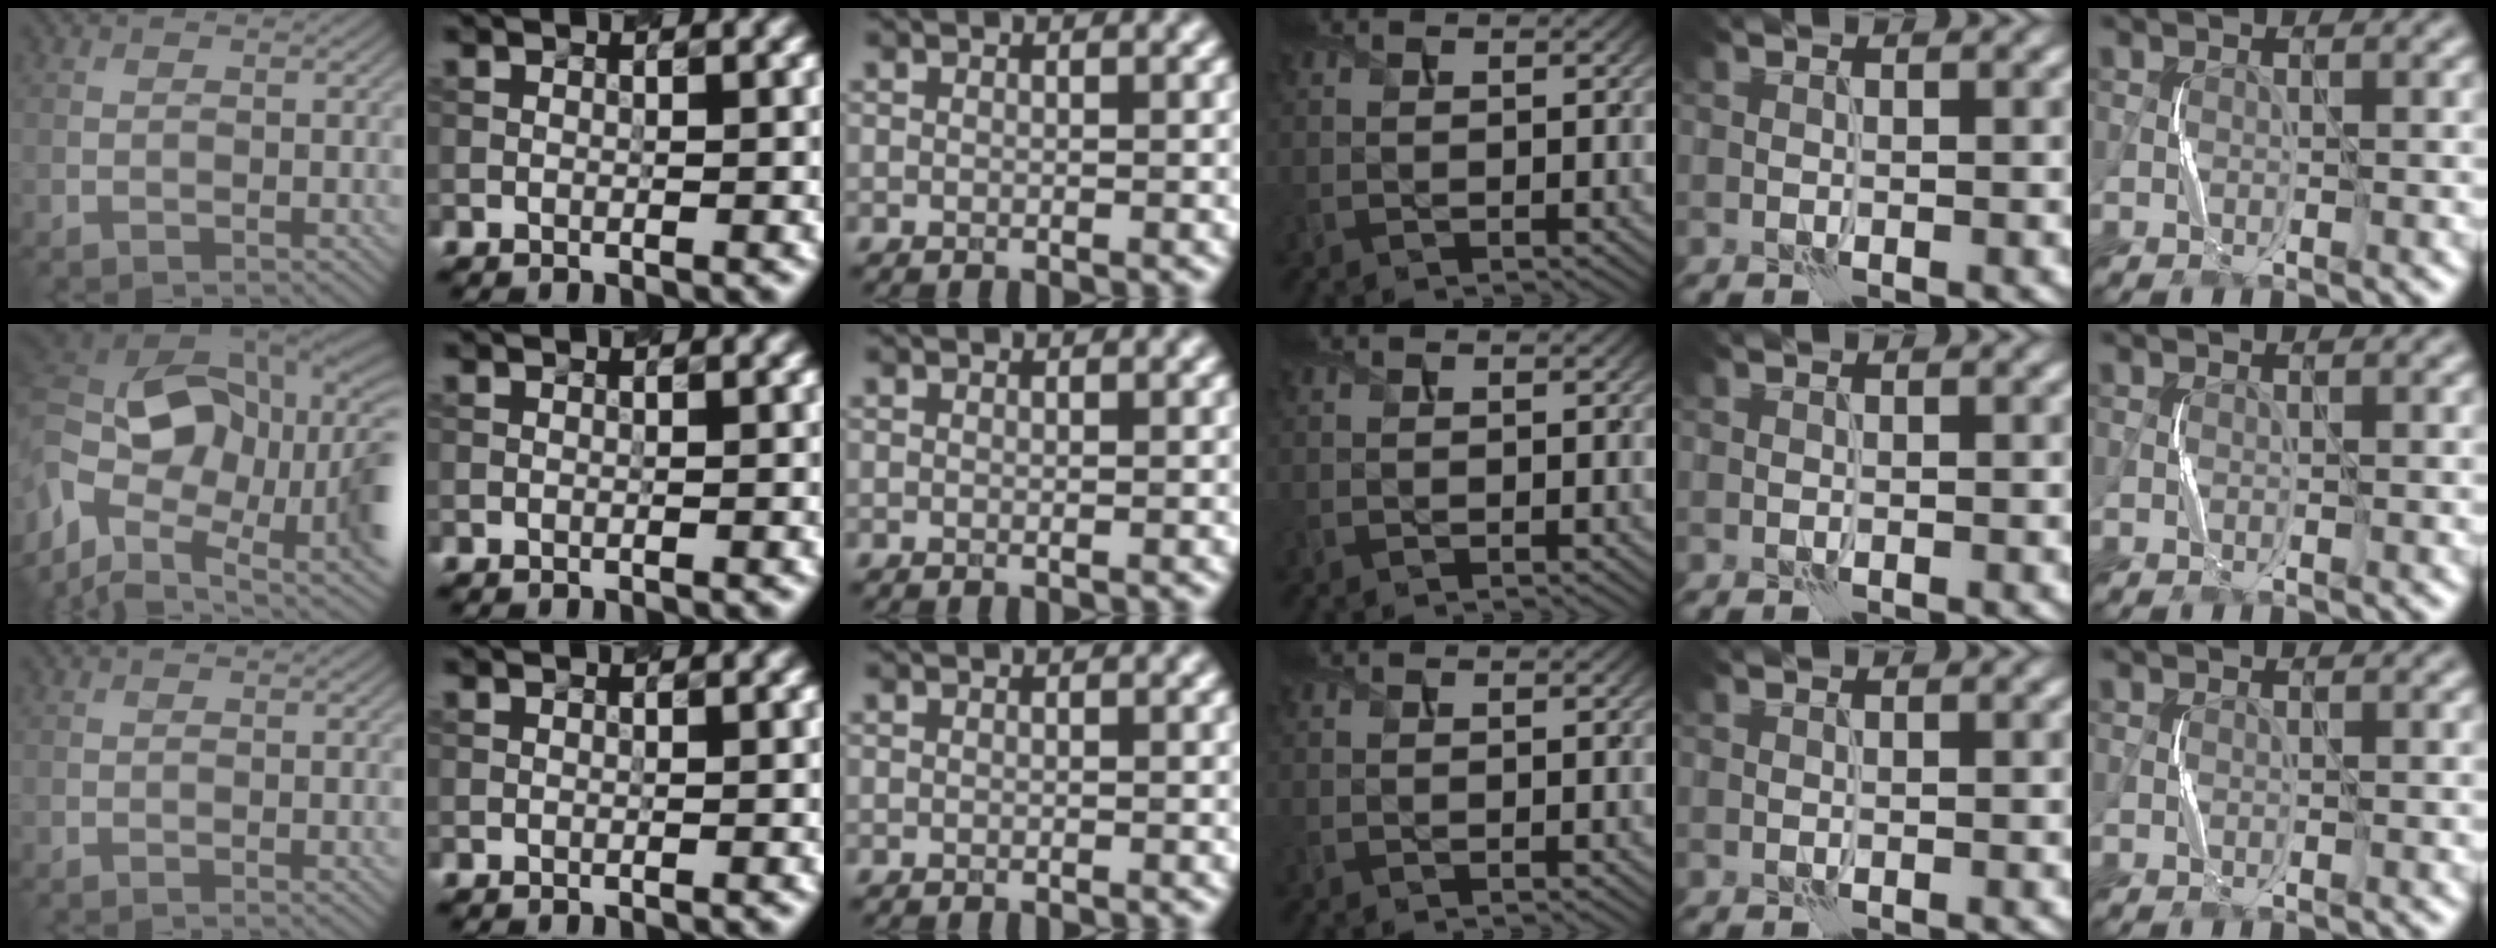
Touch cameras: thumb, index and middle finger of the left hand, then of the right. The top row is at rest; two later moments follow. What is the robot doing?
{"motion": "squeeze", "object": "stress ball aka squeeze ball"}